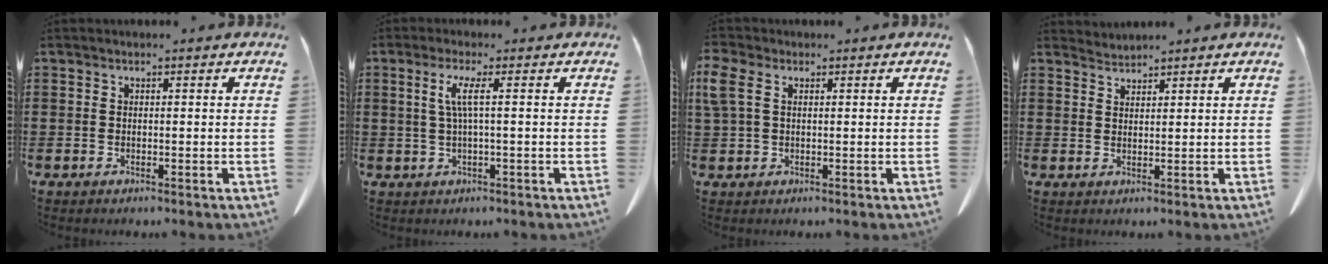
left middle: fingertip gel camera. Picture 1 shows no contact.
{"total": 3.4, "force": [0.5, -0.3, 3.4], "torque": [-0.069, -0.003, 0.005]}
{"total": 3.1, "force": [1.0, 1.8, 2.2], "torque": [-0.073, -0.003, 0.012]}
{"total": 1.5, "force": [1.5, -0.2, -0.3], "torque": [0.001, -0.001, 0.030]}